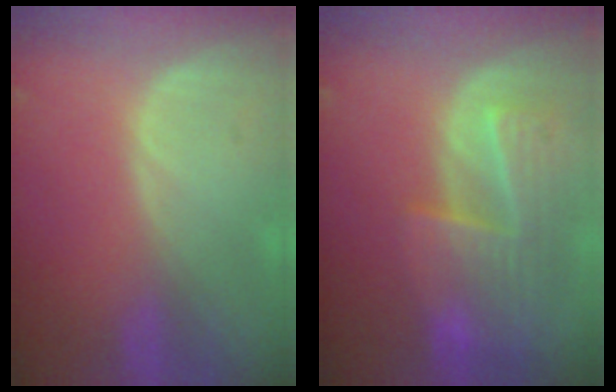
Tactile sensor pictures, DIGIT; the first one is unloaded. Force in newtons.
{"total": 9.6, "press": 8.4, "slide": 4.7}